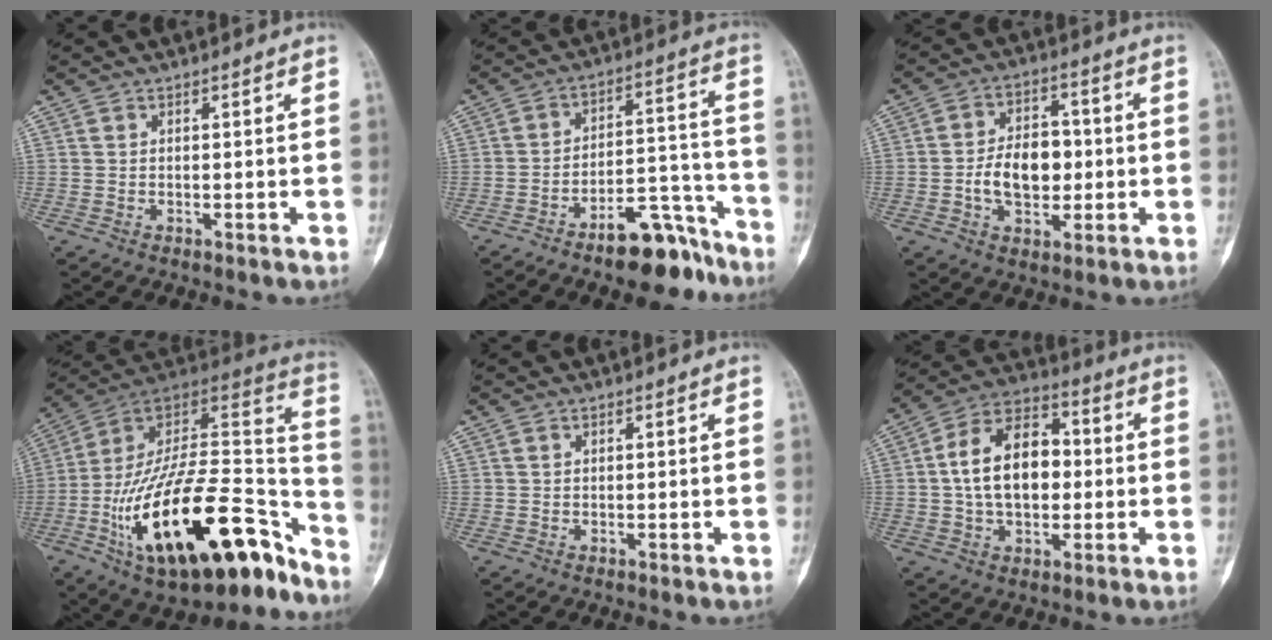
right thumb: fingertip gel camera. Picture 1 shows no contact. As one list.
[{"total": 12.3, "force": [-8.9, 4.8, 7.1], "torque": [-0.076, 0.089, -0.140]}, {"total": 10.5, "force": [-1.0, 6.9, 7.9], "torque": [-0.102, 0.018, -0.019]}, {"total": 33.3, "force": [-16.8, 14.3, 24.9], "torque": [-0.354, 0.079, -0.266]}, {"total": 0.0}, {"total": 15.2, "force": [0.5, 9.9, 11.6], "torque": [-0.174, 0.028, 0.002]}]